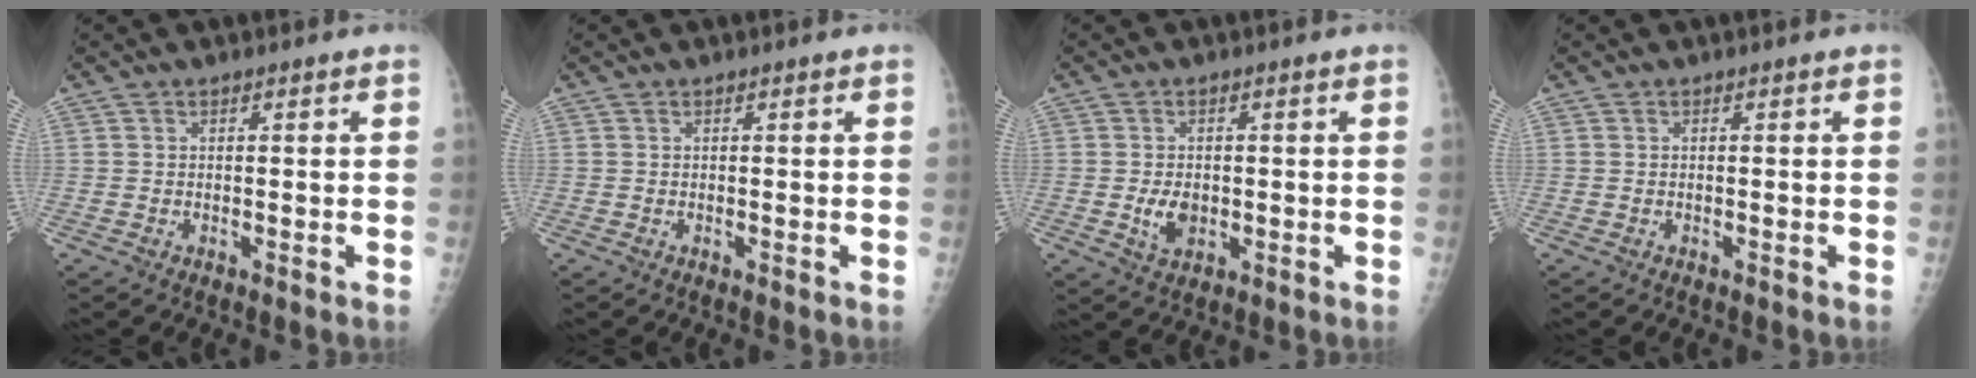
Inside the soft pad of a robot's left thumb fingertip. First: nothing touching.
{"total": 0.0}
{"total": 4.1, "force": [-0.5, 2.8, 2.9], "torque": [-0.046, -0.003, -0.001]}
{"total": 0.0}